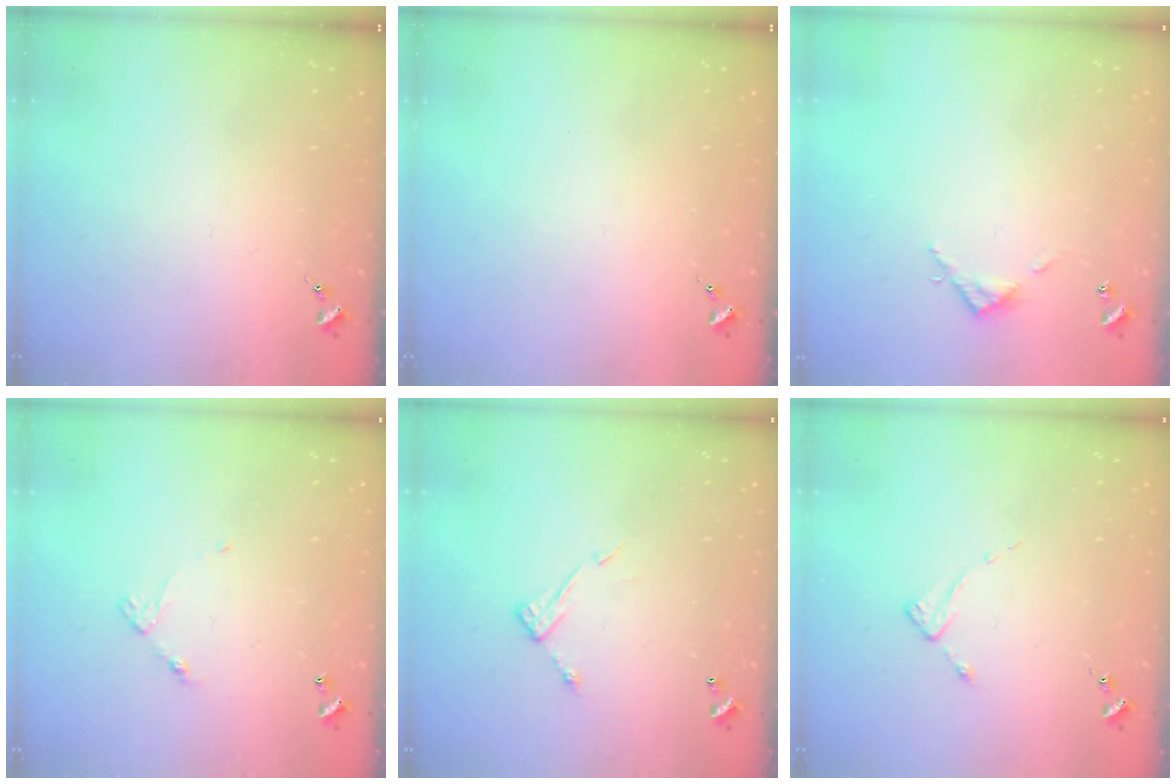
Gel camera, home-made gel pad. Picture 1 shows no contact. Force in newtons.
{"total": 0.0}
{"total": 3.9, "press": 3.9, "slide": 0.3}
{"total": 4.5, "press": 4.5, "slide": 0.3}
{"total": 7.5, "press": 7.5, "slide": 0.2}
{"total": 2.0, "press": 2.0, "slide": 0.3}